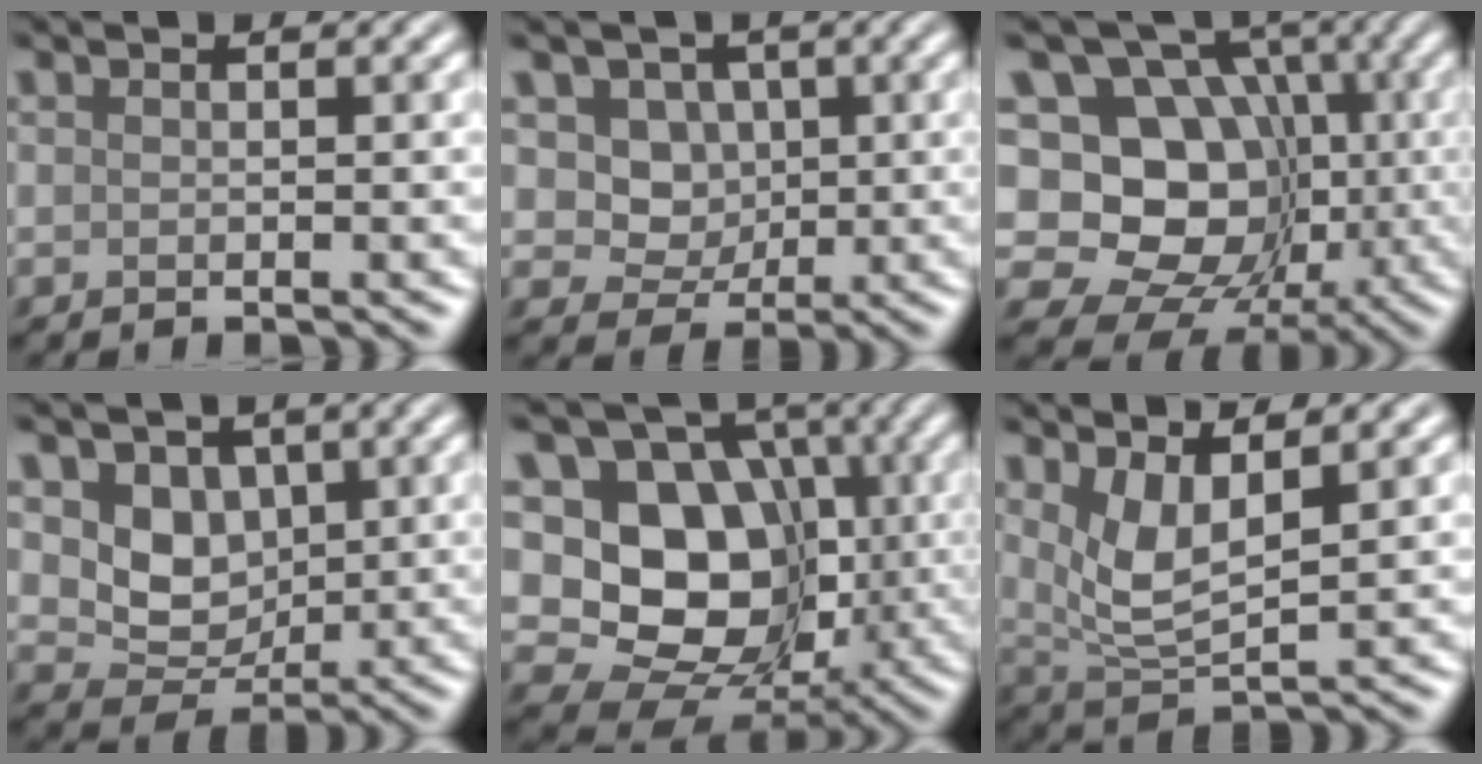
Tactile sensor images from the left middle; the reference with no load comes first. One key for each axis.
{"total": 5.8, "fx": 2.0, "fy": 4.8, "fz": 2.5, "tx": -0.047, "ty": 0.000, "tz": 0.028}
{"total": 15.4, "fx": -0.8, "fy": 13.0, "fz": 8.2, "tx": -0.111, "ty": 0.016, "tz": -0.038}
{"total": 4.2, "fx": 1.1, "fy": 3.4, "fz": 2.2, "tx": -0.048, "ty": -0.011, "tz": 0.015}
{"total": 11.8, "fx": -0.1, "fy": 9.6, "fz": 6.9, "tx": -0.093, "ty": -0.003, "tz": -0.019}
{"total": 3.7, "fx": 1.8, "fy": 1.3, "fz": 3.0, "tx": -0.069, "ty": -0.012, "tz": 0.039}